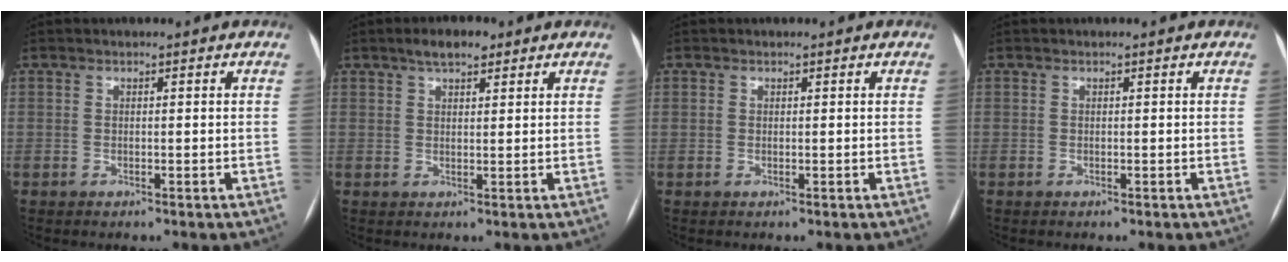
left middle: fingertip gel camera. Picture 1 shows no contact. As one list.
[{"total": 3.8, "force": [2.6, 1.5, 2.3], "torque": [-0.042, 0.012, 0.042]}, {"total": 0.0}, {"total": 0.0}]